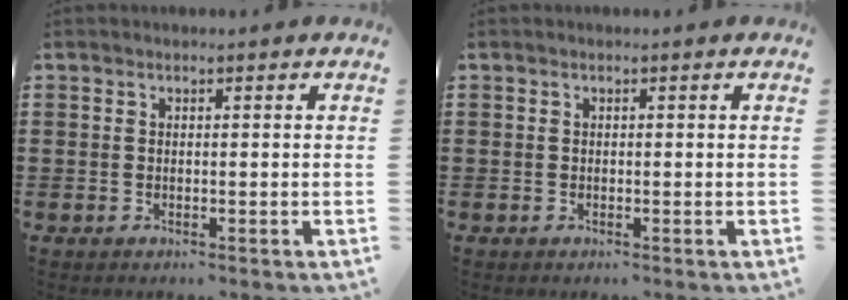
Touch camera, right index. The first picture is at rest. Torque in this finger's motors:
{"motor_torque": [0.19, 0.19, 0.00, 0.00]}